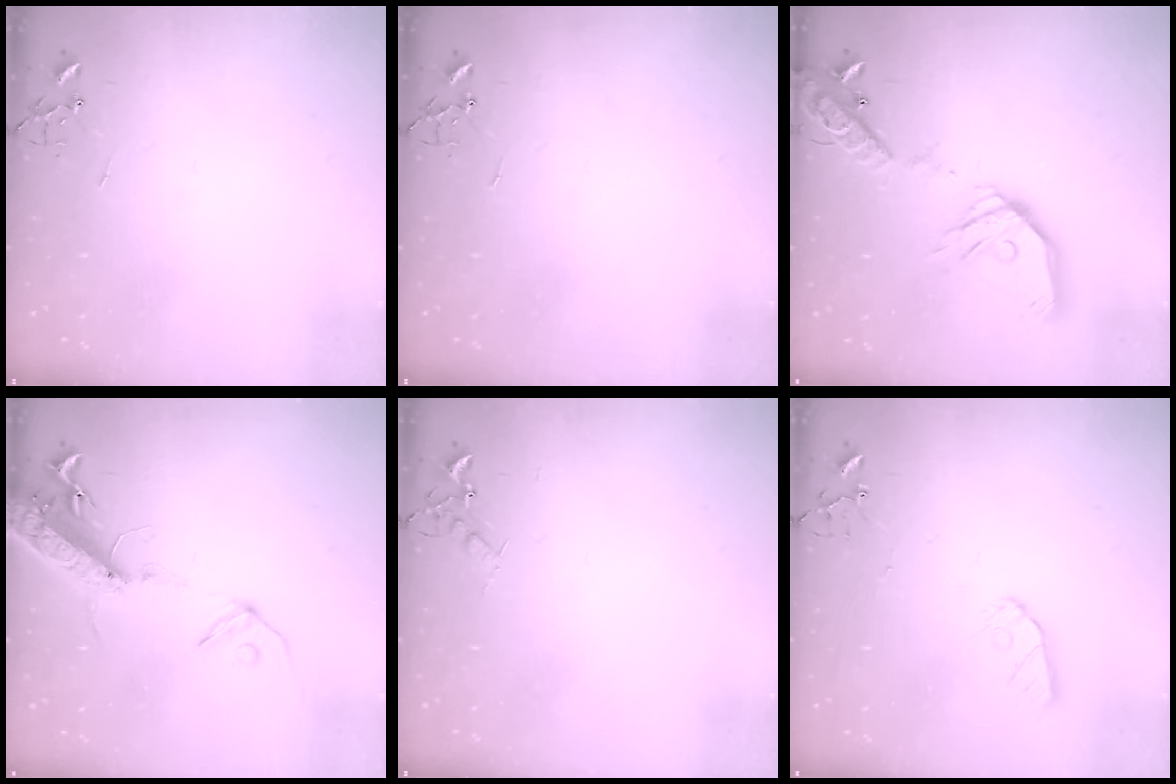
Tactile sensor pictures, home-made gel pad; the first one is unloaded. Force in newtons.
{"total": 0.0}
{"total": 21.9, "press": 21.6, "slide": 3.8}
{"total": 16.3, "press": 15.8, "slide": 4.0}
{"total": 5.8, "press": 5.7, "slide": 0.6}
{"total": 7.6, "press": 7.6, "slide": 0.5}